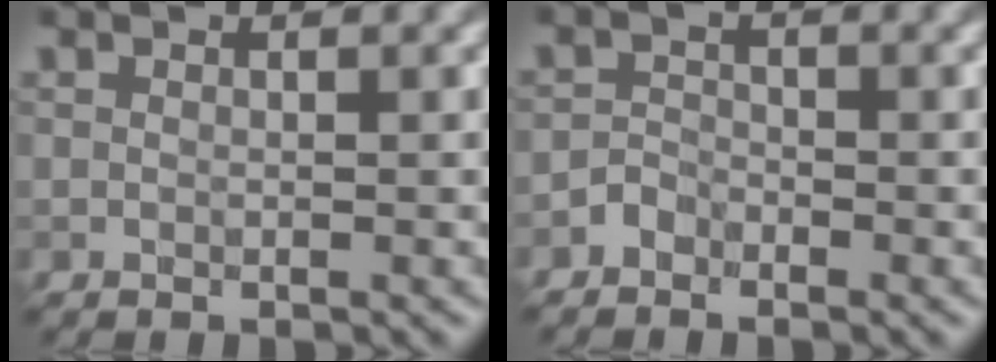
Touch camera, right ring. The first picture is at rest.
{"total": 1.3, "force": [-1.1, 0.7, 0.1], "torque": [0.001, 0.006, -0.025]}